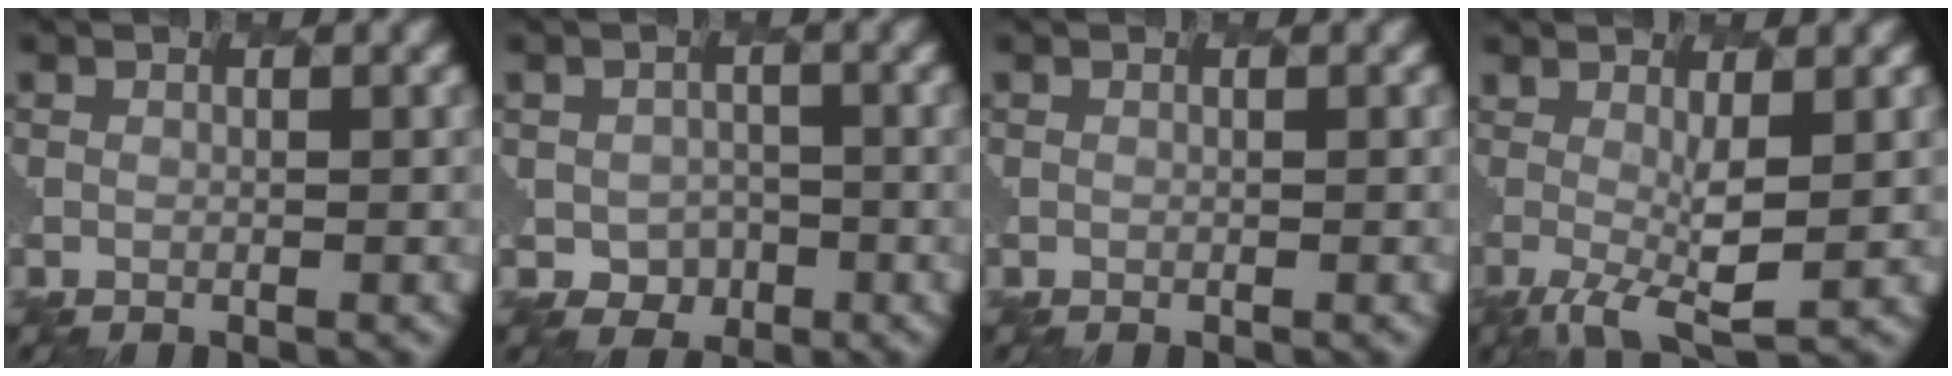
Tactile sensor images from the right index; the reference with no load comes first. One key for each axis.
{"total": 1.7, "fx": -0.7, "fy": 1.5, "fz": -0.3, "tx": -0.007, "ty": -0.008, "tz": -0.009}
{"total": 0.0}
{"total": 3.3, "fx": -0.3, "fy": 0.5, "fz": 3.3, "tx": -0.076, "ty": -0.010, "tz": -0.002}